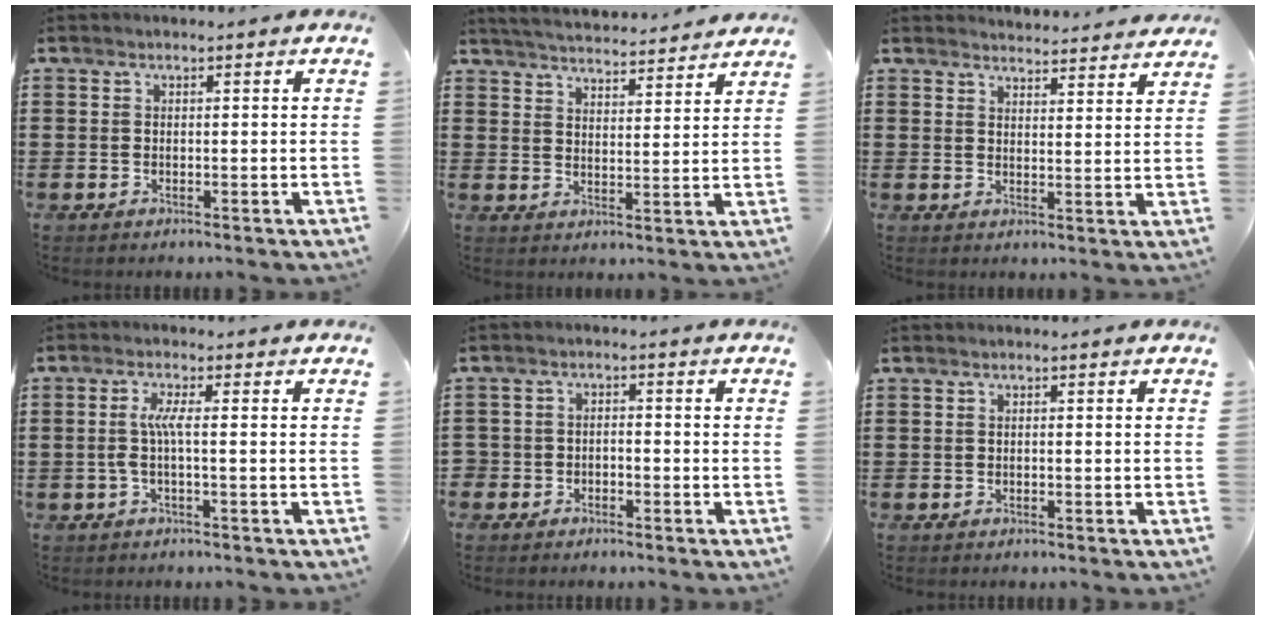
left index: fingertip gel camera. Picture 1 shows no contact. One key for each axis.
{"total": 4.3, "fx": 4.3, "fy": -0.3, "fz": 0.5, "tx": -0.027, "ty": -0.030, "tz": 0.073}
{"total": 3.5, "fx": 3.5, "fy": -0.1, "fz": -0.1, "tx": -0.001, "ty": -0.023, "tz": 0.062}
{"total": 3.7, "fx": -0.3, "fy": 0.2, "fz": 3.7, "tx": -0.084, "ty": -0.006, "tz": -0.013}
{"total": 2.1, "fx": -1.9, "fy": 0.9, "fz": 0.0, "tx": -0.009, "ty": 0.000, "tz": -0.043}
{"total": 0.0}